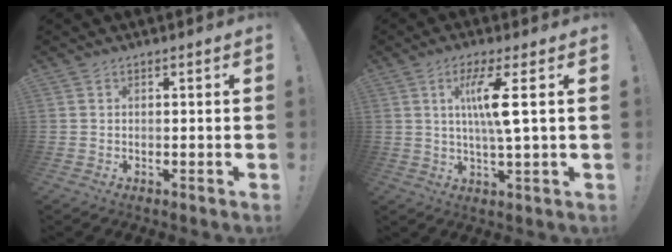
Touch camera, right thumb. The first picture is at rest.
{"total": 9.8, "force": [2.2, 0.7, 9.5], "torque": [-0.188, 0.001, 0.030]}